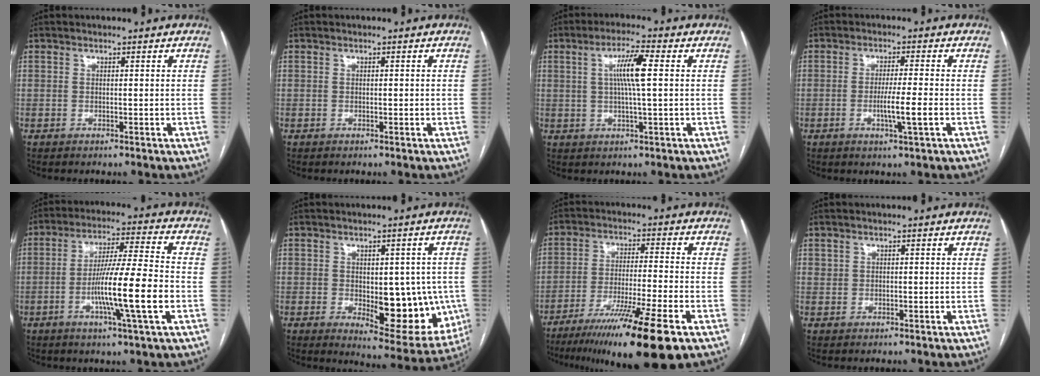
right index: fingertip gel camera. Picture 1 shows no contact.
{"total": 0.6, "force": [0.0, 0.2, 0.6], "torque": [-0.011, 0.002, 0.002]}
{"total": 6.6, "force": [1.2, 0.2, 6.5], "torque": [-0.119, 0.005, 0.021]}
{"total": 3.8, "force": [-0.9, 0.0, 3.6], "torque": [-0.062, -0.005, -0.016]}
{"total": 13.1, "force": [-3.6, -0.5, 12.6], "torque": [-0.220, -0.005, -0.068]}
{"total": 13.9, "force": [-1.9, 6.1, 12.4], "torque": [-0.144, -0.002, -0.005]}
{"total": 17.1, "force": [-11.1, -0.2, 13.0], "torque": [-0.188, -0.046, -0.183]}
{"total": 0.8, "force": [0.5, 0.7, 0.1], "torque": [0.008, 0.000, 0.005]}